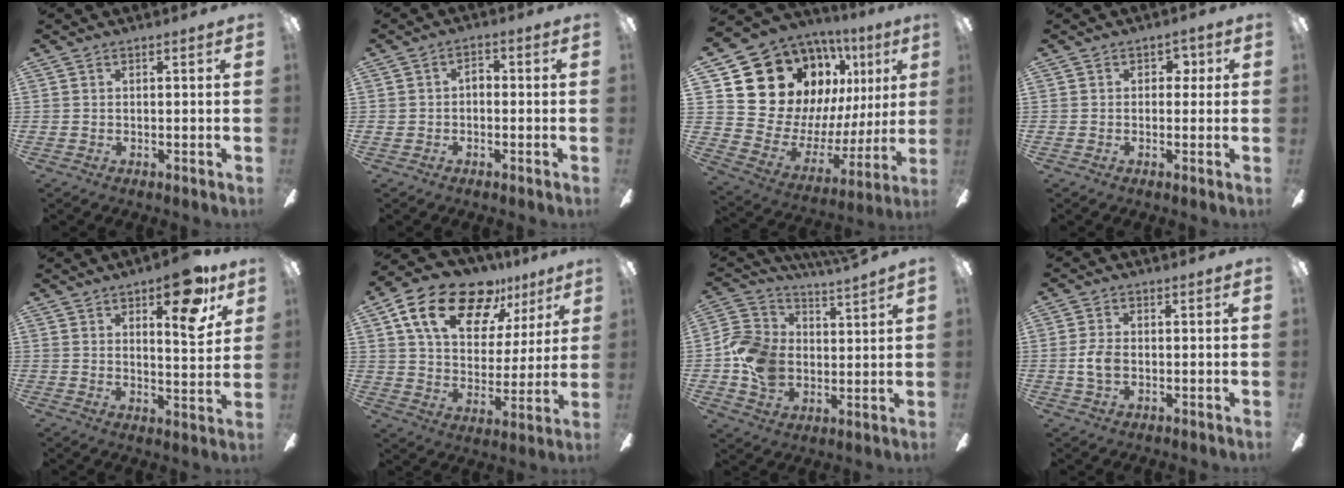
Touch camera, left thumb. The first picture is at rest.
{"total": 3.0, "force": [-0.9, 2.2, 1.8], "torque": [-0.036, 0.015, -0.020]}
{"total": 20.4, "force": [11.8, 14.7, 7.8], "torque": [-0.160, -0.095, 0.247]}
{"total": 2.8, "force": [0.1, 2.4, 1.5], "torque": [-0.016, 0.005, -0.005]}
{"total": 13.1, "force": [7.6, 5.2, 9.4], "torque": [-0.106, -0.038, 0.119]}
{"total": 19.6, "force": [12.1, 10.6, 11.0], "torque": [-0.192, -0.052, 0.214]}
{"total": 9.2, "force": [1.6, 7.0, 5.7], "torque": [-0.135, 0.000, 0.036]}
{"total": 4.6, "force": [-0.6, 2.8, 3.7], "torque": [-0.085, 0.001, -0.014]}